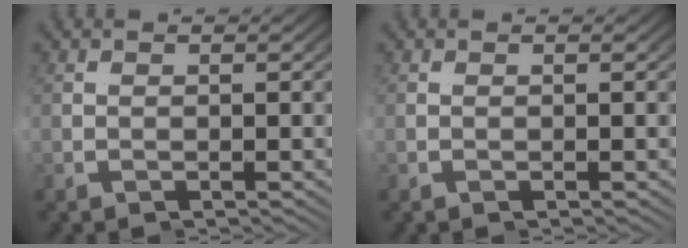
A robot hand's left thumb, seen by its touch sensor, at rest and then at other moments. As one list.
[{"total": 0.0}]